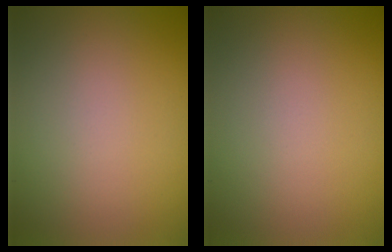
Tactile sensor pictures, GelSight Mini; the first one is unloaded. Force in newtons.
{"total": 0.0}